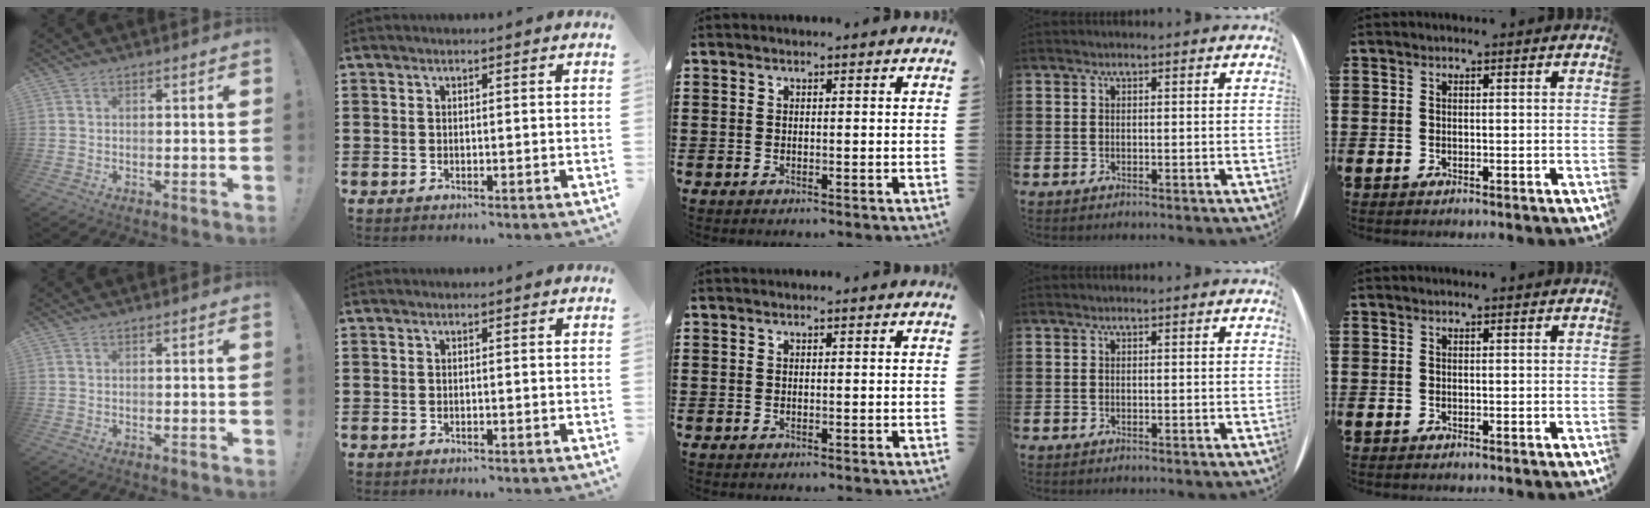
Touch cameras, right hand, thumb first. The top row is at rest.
{}